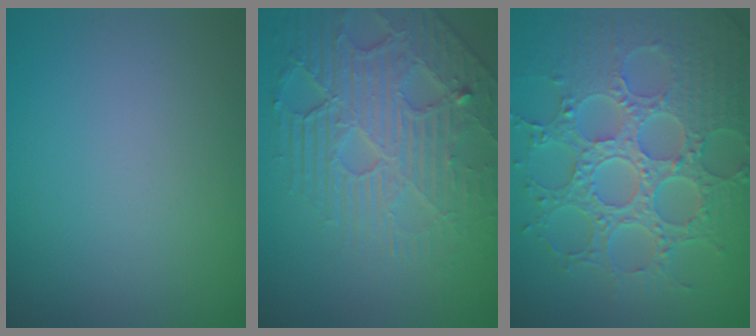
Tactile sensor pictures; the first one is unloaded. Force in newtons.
{"total": 6.6, "press": 5.3, "slide": 4.0}
{"total": 8.7, "press": 6.5, "slide": 5.7}